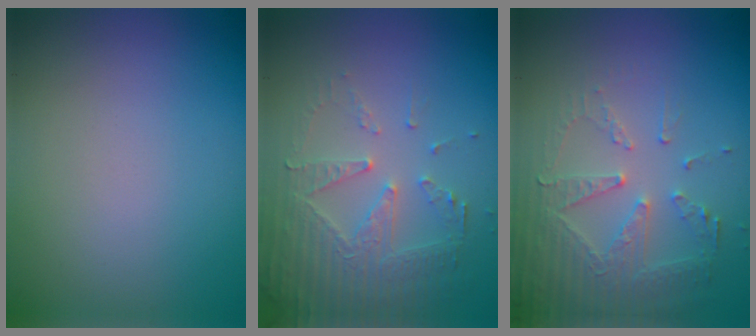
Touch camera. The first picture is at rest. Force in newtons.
{"total": 5.4, "press": 3.7, "slide": 3.9}
{"total": 5.2, "press": 3.6, "slide": 3.8}